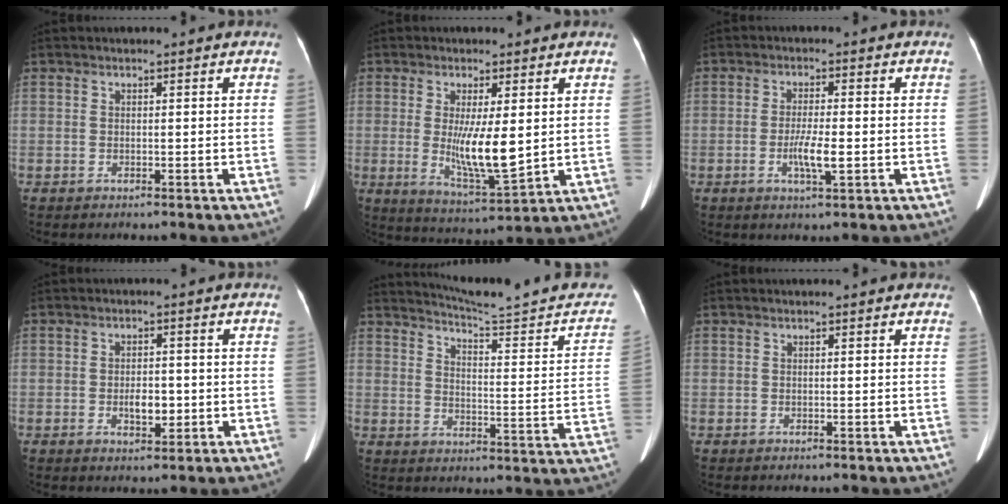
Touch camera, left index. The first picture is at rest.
{"total": 8.9, "force": [0.4, 1.6, 8.7], "torque": [-0.162, -0.026, 0.015]}
{"total": 4.4, "force": [-1.2, 0.5, 4.2], "torque": [-0.082, -0.005, -0.020]}
{"total": 3.6, "force": [-0.8, 1.8, 3.0], "torque": [-0.051, 0.002, -0.009]}
{"total": 18.0, "force": [16.8, 0.6, 6.6], "torque": [-0.085, -0.065, 0.210]}
{"total": 0.5, "force": [0.5, 0.2, 0.1], "torque": [-0.002, 0.002, -0.001]}